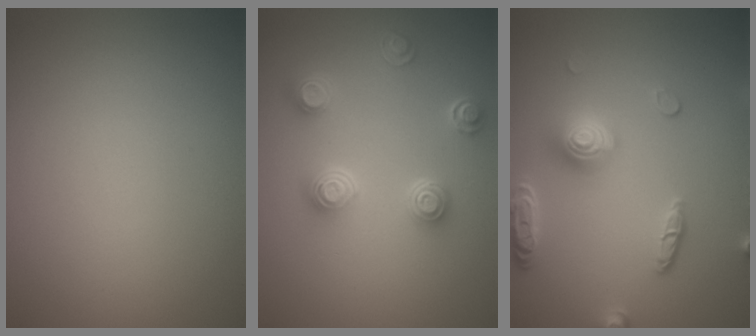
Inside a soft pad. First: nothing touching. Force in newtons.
{"total": 4.0, "press": 3.2, "slide": 2.5}
{"total": 4.4, "press": 3.5, "slide": 2.7}